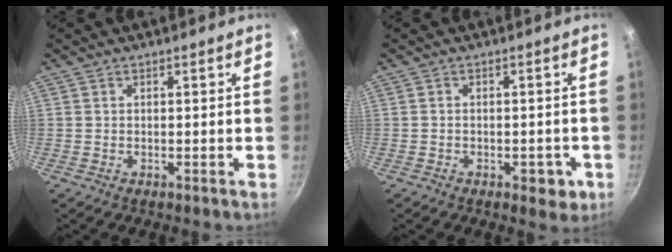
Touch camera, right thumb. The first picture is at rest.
{"total": 4.0, "force": [-1.8, 2.2, 2.9], "torque": [-0.021, 0.007, -0.019]}